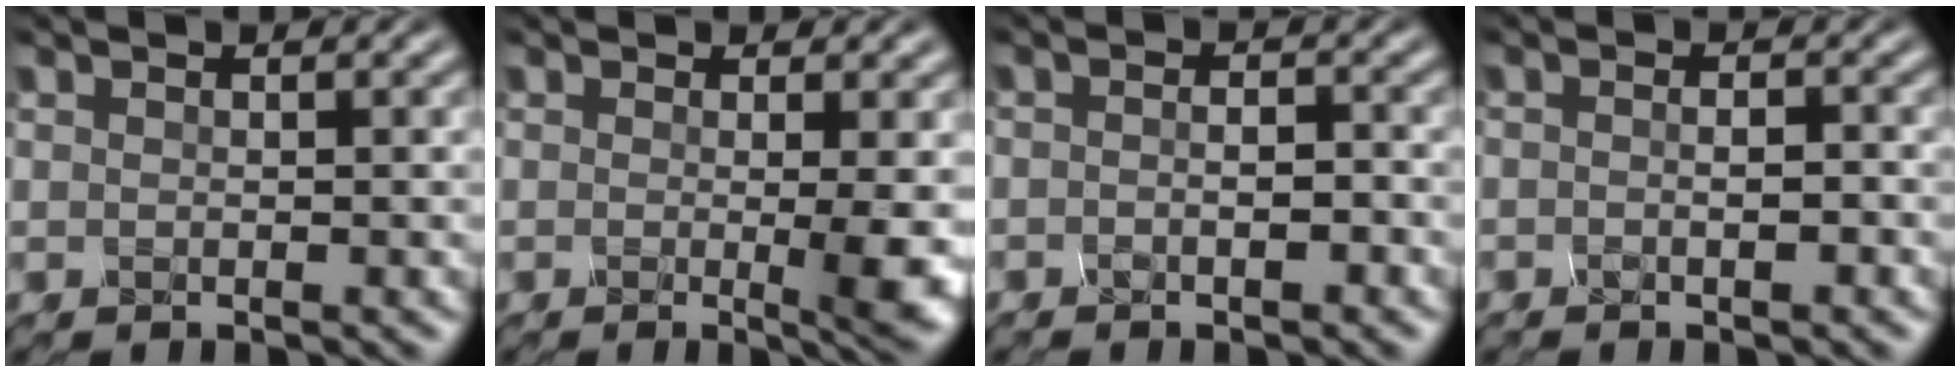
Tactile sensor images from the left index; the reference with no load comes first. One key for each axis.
{"total": 3.1, "fx": 0.1, "fy": 0.4, "fz": 3.1, "tx": -0.051, "ty": -0.012, "tz": 0.004}
{"total": 1.8, "fx": -1.0, "fy": 0.7, "fz": 1.3, "tx": -0.019, "ty": -0.002, "tz": -0.019}
{"total": 1.4, "fx": -0.9, "fy": 0.3, "fz": 1.0, "tx": -0.015, "ty": 0.000, "tz": -0.018}